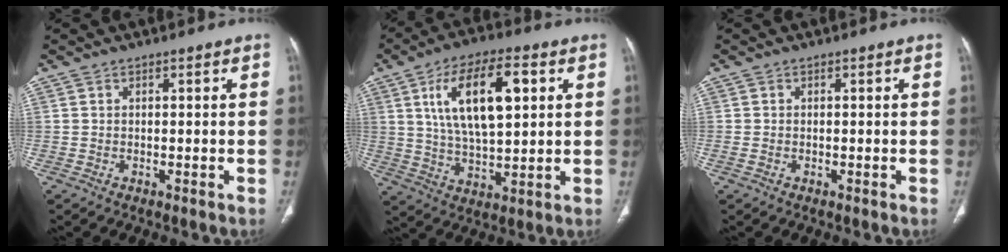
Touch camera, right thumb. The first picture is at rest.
{"total": 16.1, "force": [4.7, 7.0, 13.7], "torque": [-0.226, -0.001, 0.086]}
{"total": 0.6, "force": [-0.2, 0.4, 0.4], "torque": [-0.017, 0.000, -0.004]}